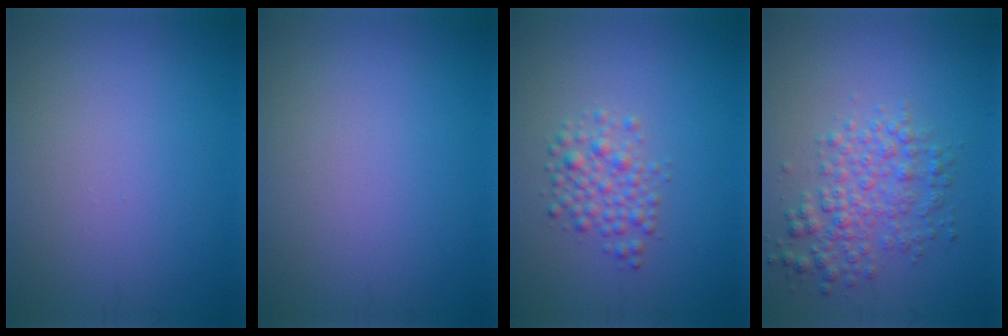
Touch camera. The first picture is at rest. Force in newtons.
{"total": 0.0}
{"total": 2.6, "press": 2.6, "slide": 0.1}
{"total": 3.8, "press": 3.8, "slide": 0.1}